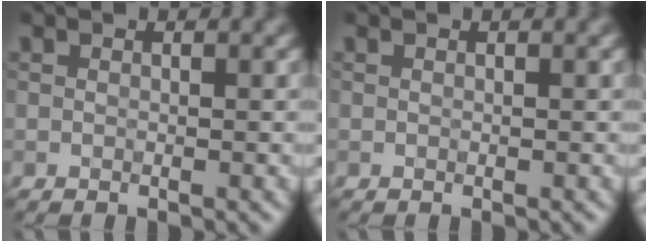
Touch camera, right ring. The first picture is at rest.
{"total": 0.0}